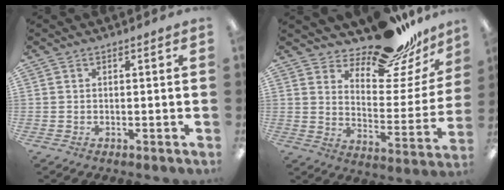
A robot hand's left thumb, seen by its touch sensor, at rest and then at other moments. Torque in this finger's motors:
{"motor_torque": [2.21, 0.39, 1.40, -1.35, 0.05]}